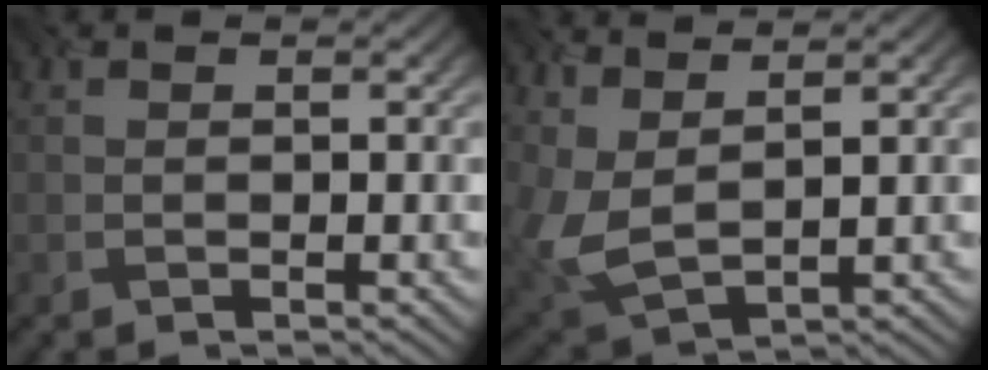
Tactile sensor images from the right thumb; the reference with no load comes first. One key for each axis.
{"total": 4.9, "fx": 2.2, "fy": 2.2, "fz": 3.8, "tx": -0.120, "ty": -0.006, "tz": 0.054}